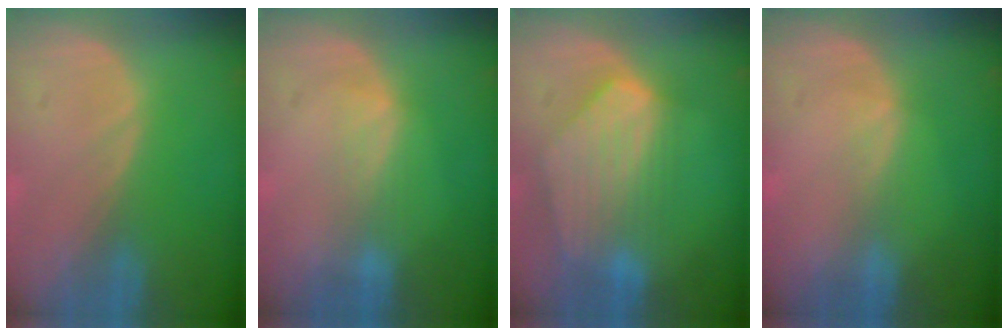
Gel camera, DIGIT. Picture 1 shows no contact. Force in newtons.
{"total": 2.4, "press": 2.4, "slide": 0.4}
{"total": 8.4, "press": 7.6, "slide": 3.5}
{"total": 1.2, "press": 0.7, "slide": 0.9}